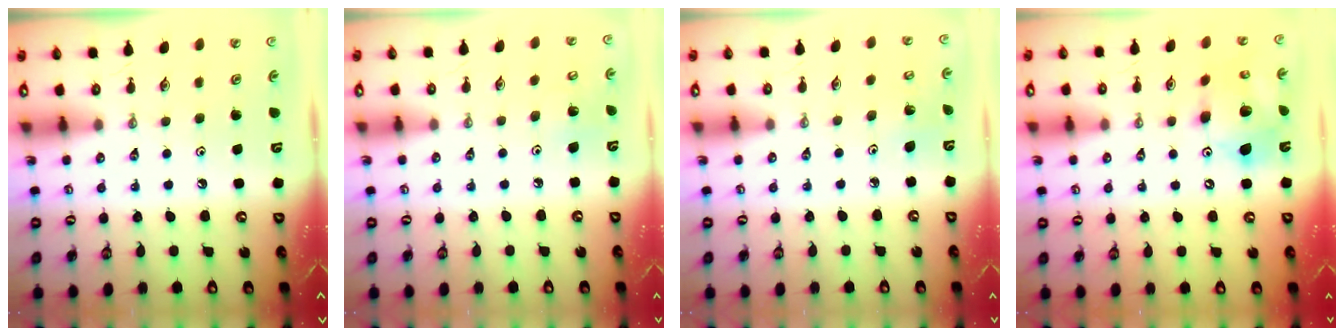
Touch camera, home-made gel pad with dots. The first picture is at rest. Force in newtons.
{"total": 5.5, "press": 5.5, "slide": 1.0}
{"total": 3.0, "press": 2.8, "slide": 1.1}
{"total": 13.3, "press": 13.0, "slide": 2.5}